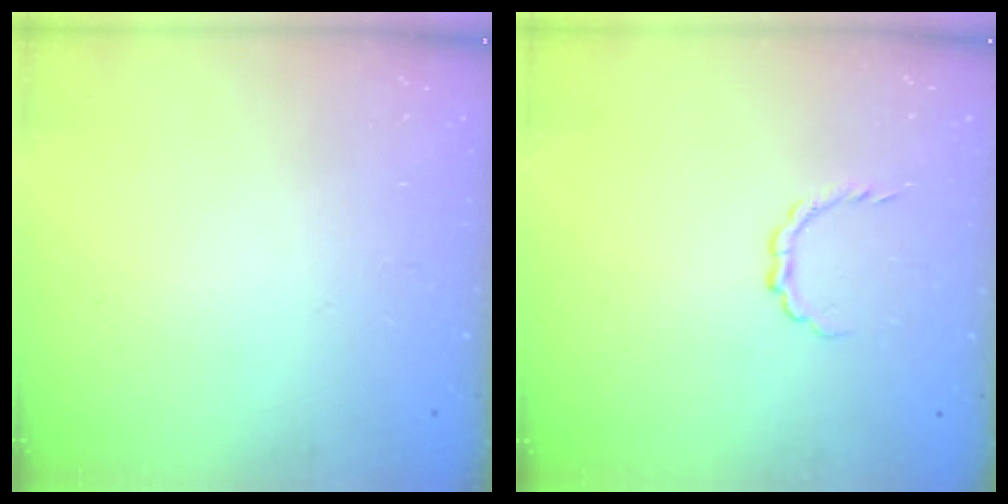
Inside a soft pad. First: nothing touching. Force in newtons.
{"total": 3.1, "press": 3.0, "slide": 0.3}